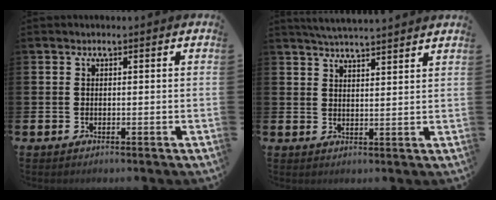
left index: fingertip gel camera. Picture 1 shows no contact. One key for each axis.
{"total": 4.3, "fx": 4.2, "fy": -0.4, "fz": 0.3, "tx": -0.012, "ty": -0.021, "tz": 0.075}